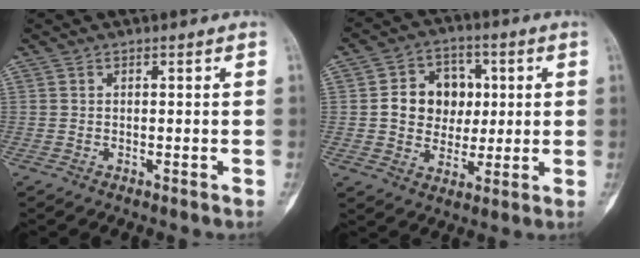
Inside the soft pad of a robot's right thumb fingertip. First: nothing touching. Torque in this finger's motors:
{"motor_torque": [1.44, 1.31, 0.40, -0.32, 0.07]}